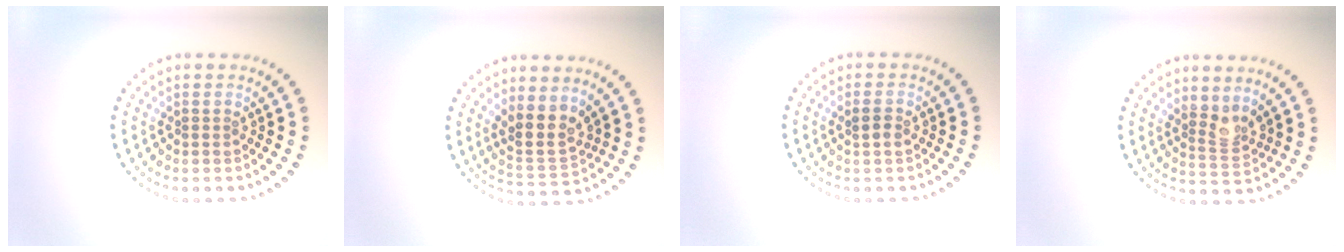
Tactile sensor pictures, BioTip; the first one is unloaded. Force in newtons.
{"total": 3.5, "press": 3.0, "slide": 1.8}
{"total": 1.3, "press": 1.3, "slide": 0.4}
{"total": 2.1, "press": 1.6, "slide": 1.4}